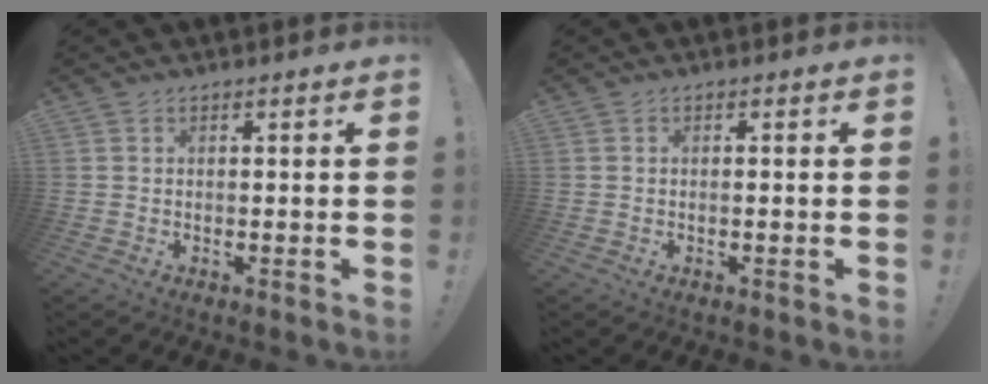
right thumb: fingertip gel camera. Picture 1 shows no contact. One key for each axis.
{"total": 0.8, "fx": -0.5, "fy": -0.2, "fz": 0.6, "tx": -0.016, "ty": 0.002, "tz": -0.008}